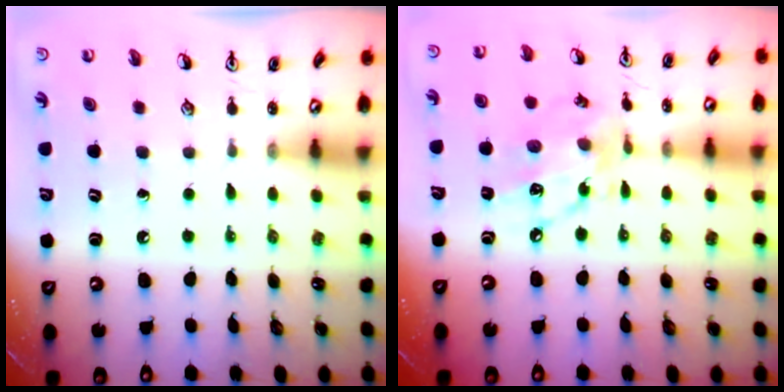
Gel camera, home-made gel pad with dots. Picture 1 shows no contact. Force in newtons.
{"total": 12.6, "press": 12.6, "slide": 0.8}